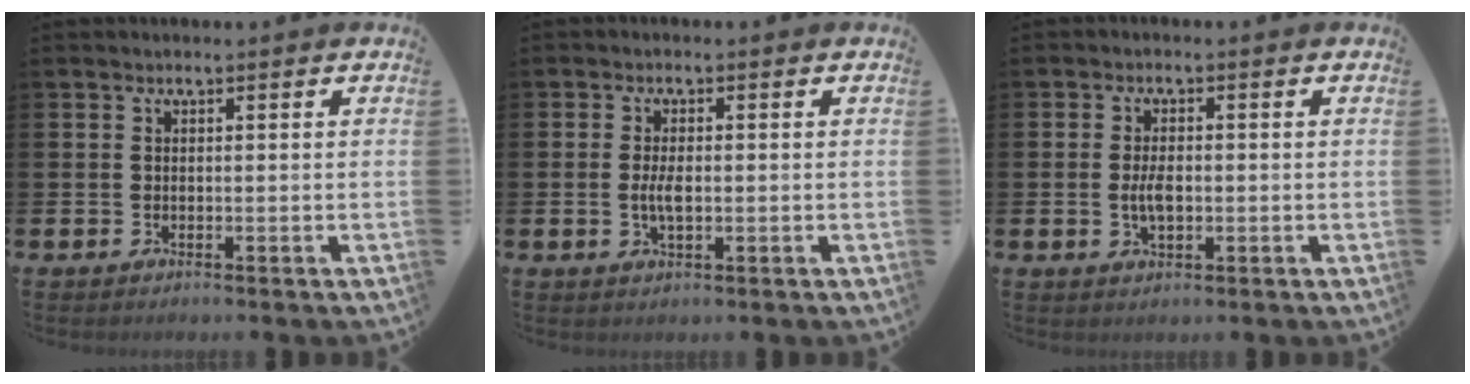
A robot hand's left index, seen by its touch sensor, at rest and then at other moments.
{"total": 3.0, "force": [-0.1, 1.3, 2.7], "torque": [-0.041, -0.002, -0.005]}
{"total": 3.2, "force": [-0.2, 1.6, 2.8], "torque": [-0.043, -0.001, -0.007]}